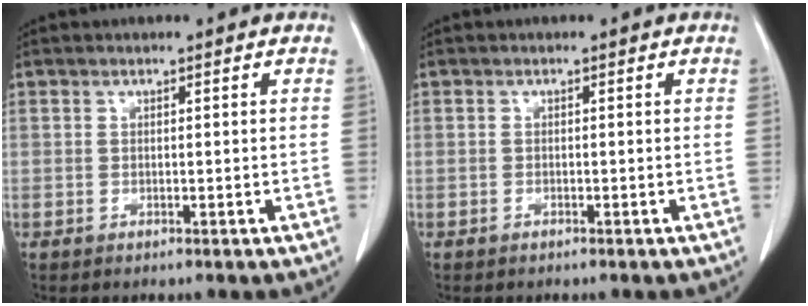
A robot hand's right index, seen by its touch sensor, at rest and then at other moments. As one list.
[{"total": 0.0}]